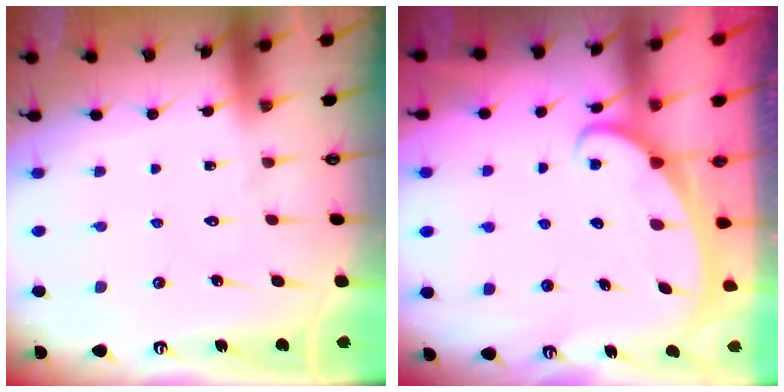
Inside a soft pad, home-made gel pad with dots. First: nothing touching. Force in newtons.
{"total": 2.5, "press": 2.5, "slide": 0.4}